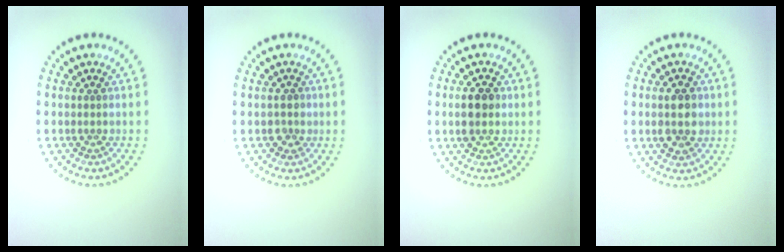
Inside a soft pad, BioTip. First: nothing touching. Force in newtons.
{"total": 1.4, "press": 1.3, "slide": 0.5}
{"total": 3.0, "press": 3.0, "slide": 0.1}
{"total": 3.7, "press": 3.7, "slide": 0.2}